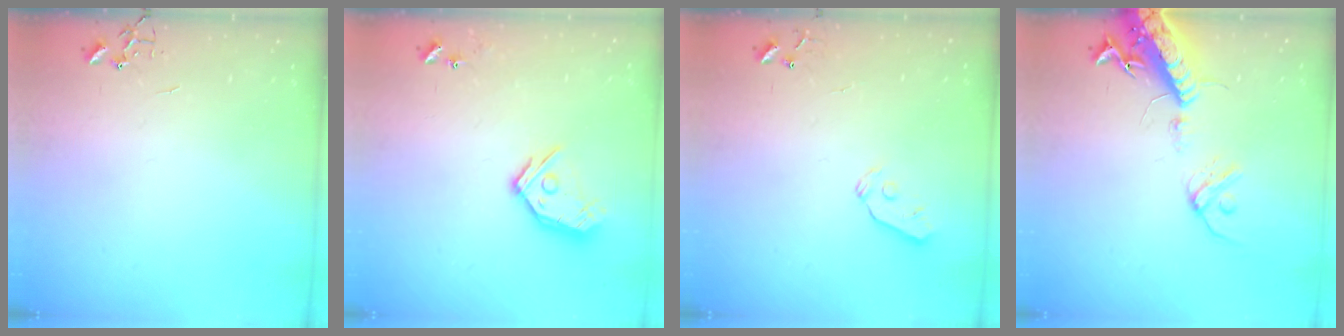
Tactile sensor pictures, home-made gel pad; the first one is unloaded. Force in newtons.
{"total": 13.2, "press": 13.1, "slide": 1.6}
{"total": 5.9, "press": 5.8, "slide": 0.7}
{"total": 16.6, "press": 16.1, "slide": 4.0}